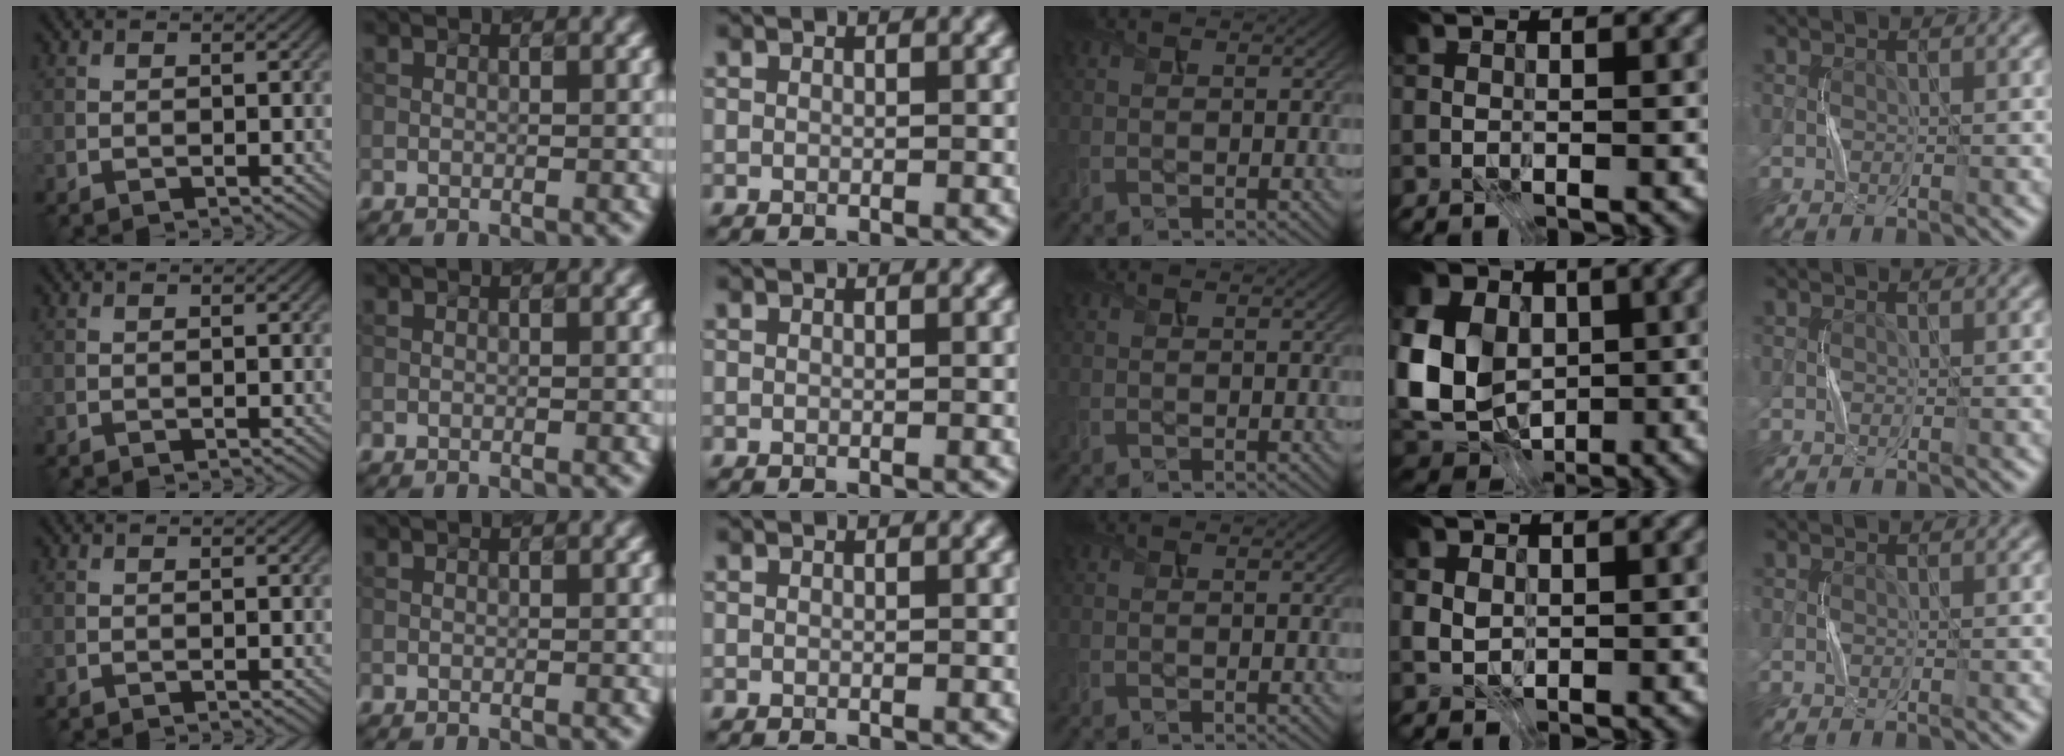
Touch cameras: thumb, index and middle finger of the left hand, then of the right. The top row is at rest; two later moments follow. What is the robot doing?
{"motion": "press", "object": "calculator"}